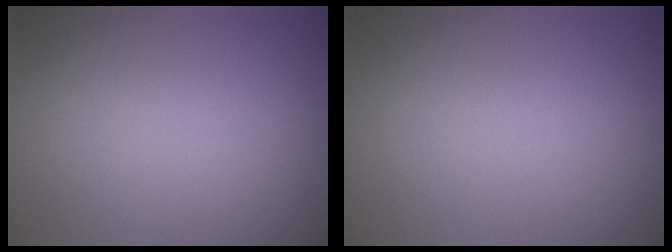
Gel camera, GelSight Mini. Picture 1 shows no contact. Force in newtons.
{"total": 0.0}